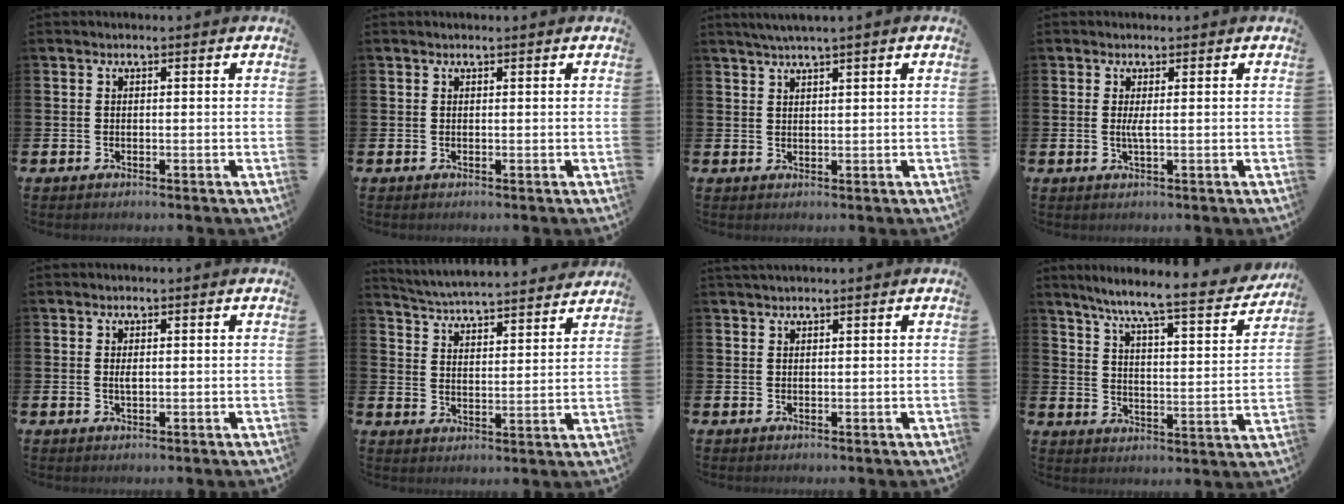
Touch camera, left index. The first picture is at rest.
{"total": 0.0}
{"total": 2.3, "force": [2.0, -0.4, 1.1], "torque": [-0.026, 0.001, 0.037]}
{"total": 1.3, "force": [0.1, 0.0, 1.3], "torque": [-0.031, -0.001, 0.002]}
{"total": 1.0, "force": [0.2, 0.3, 0.9], "torque": [-0.015, 0.001, 0.002]}
{"total": 5.3, "force": [5.3, 0.2, 0.5], "torque": [-0.034, -0.046, 0.090]}
{"total": 1.0, "force": [1.0, 0.0, 0.2], "torque": [-0.002, 0.000, 0.018]}
{"total": 7.8, "force": [6.9, 0.4, 3.7], "torque": [-0.093, -0.055, 0.110]}